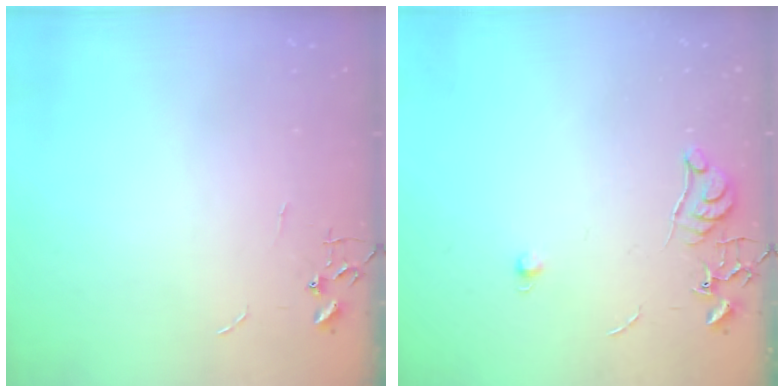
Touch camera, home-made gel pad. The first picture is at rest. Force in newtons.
{"total": 6.5, "press": 6.4, "slide": 0.6}